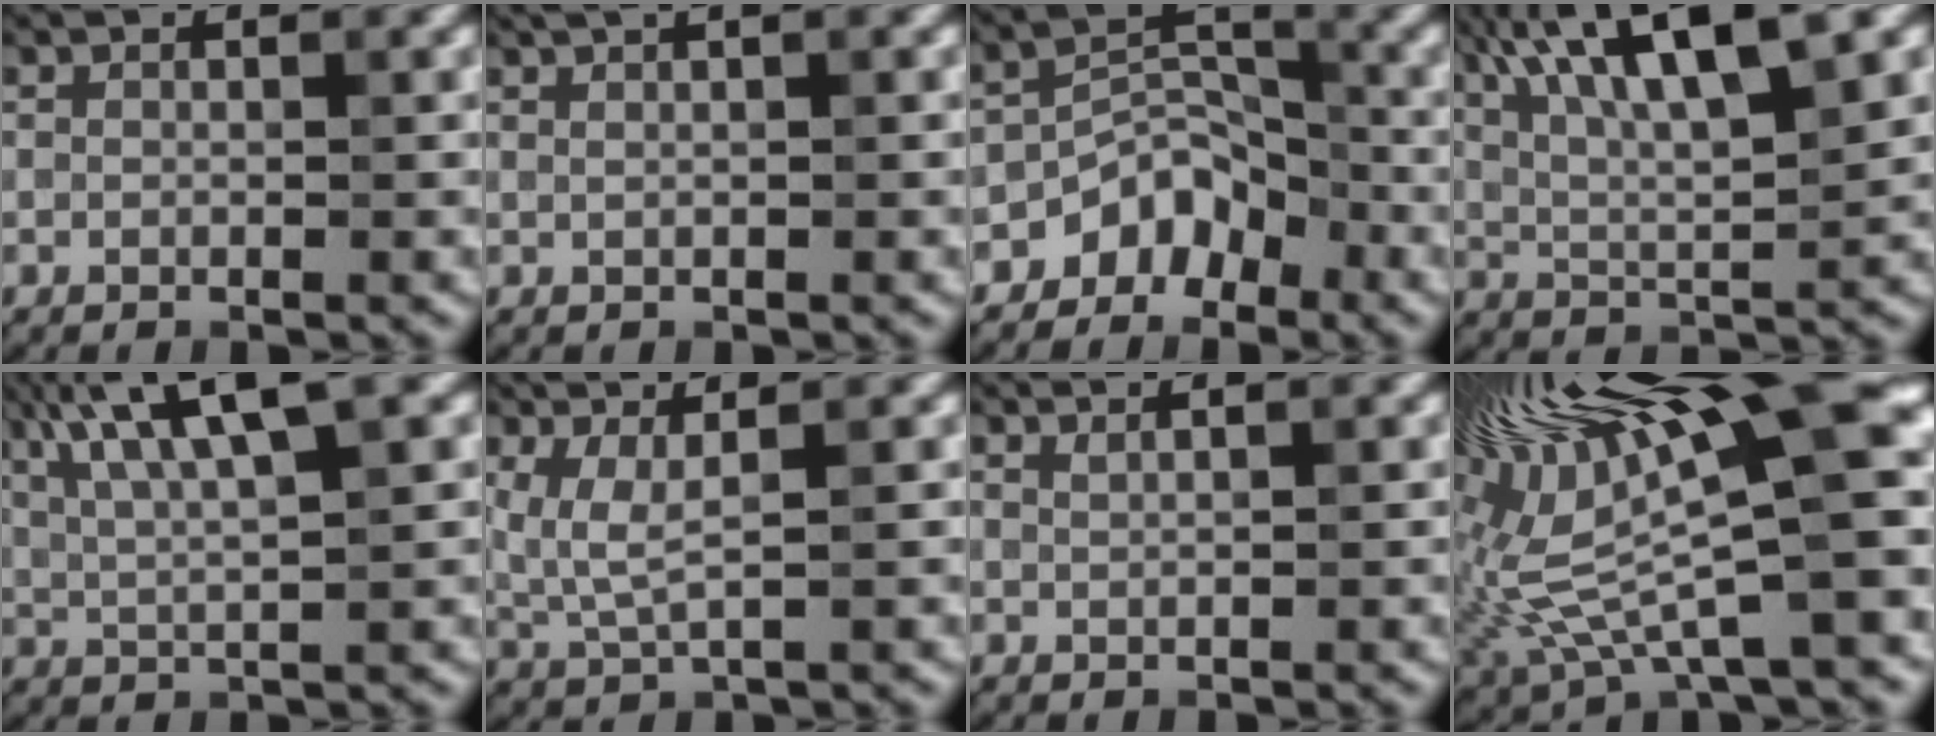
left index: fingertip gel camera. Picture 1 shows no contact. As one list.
[{"total": 3.8, "force": [2.3, 1.5, 2.6], "torque": [-0.017, 0.016, 0.013]}, {"total": 3.9, "force": [-2.7, 2.5, 1.4], "torque": [-0.008, 0.010, -0.050]}, {"total": 11.9, "force": [6.1, 3.3, 9.7], "torque": [-0.158, 0.022, 0.094]}, {"total": 9.7, "force": [4.7, 2.5, 8.1], "torque": [-0.136, 0.023, 0.075]}, {"total": 3.2, "force": [1.1, 0.6, 3.0], "torque": [-0.070, -0.002, 0.028]}, {"total": 1.4, "force": [1.0, 0.4, 0.8], "torque": [-0.005, 0.001, 0.007]}, {"total": 17.6, "force": [5.7, 3.8, 16.2], "torque": [-0.307, -0.004, 0.110]}]